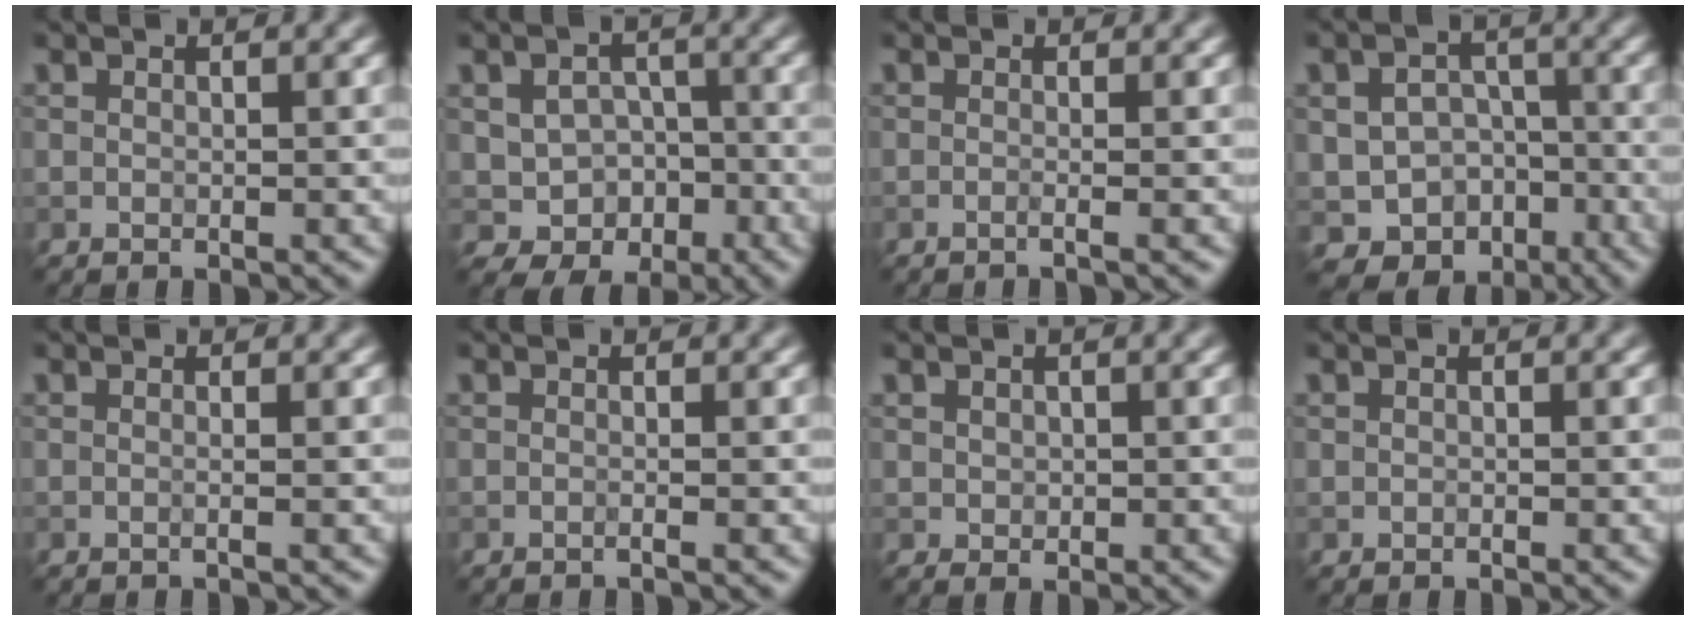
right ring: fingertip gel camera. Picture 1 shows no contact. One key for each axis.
{"total": 4.2, "fx": -1.1, "fy": 3.3, "fz": 2.3, "tx": -0.036, "ty": -0.006, "tz": -0.014}
{"total": 1.0, "fx": -0.2, "fy": 0.3, "fz": 0.9, "tx": -0.010, "ty": -0.008, "tz": -0.015}
{"total": 8.0, "fx": -3.9, "fy": 6.3, "fz": 3.2, "tx": -0.028, "ty": -0.011, "tz": -0.054}
{"total": 1.1, "fx": 0.2, "fy": 0.6, "fz": 1.0, "tx": 0.006, "ty": -0.011, "tz": -0.019}
{"total": 0.5, "fx": -0.2, "fy": 0.1, "fz": 0.5, "tx": -0.009, "ty": -0.006, "tz": -0.010}
{"total": 1.0, "fx": 0.2, "fy": 0.9, "fz": 0.4, "tx": -0.008, "ty": 0.000, "tz": 0.002}
{"total": 0.0}